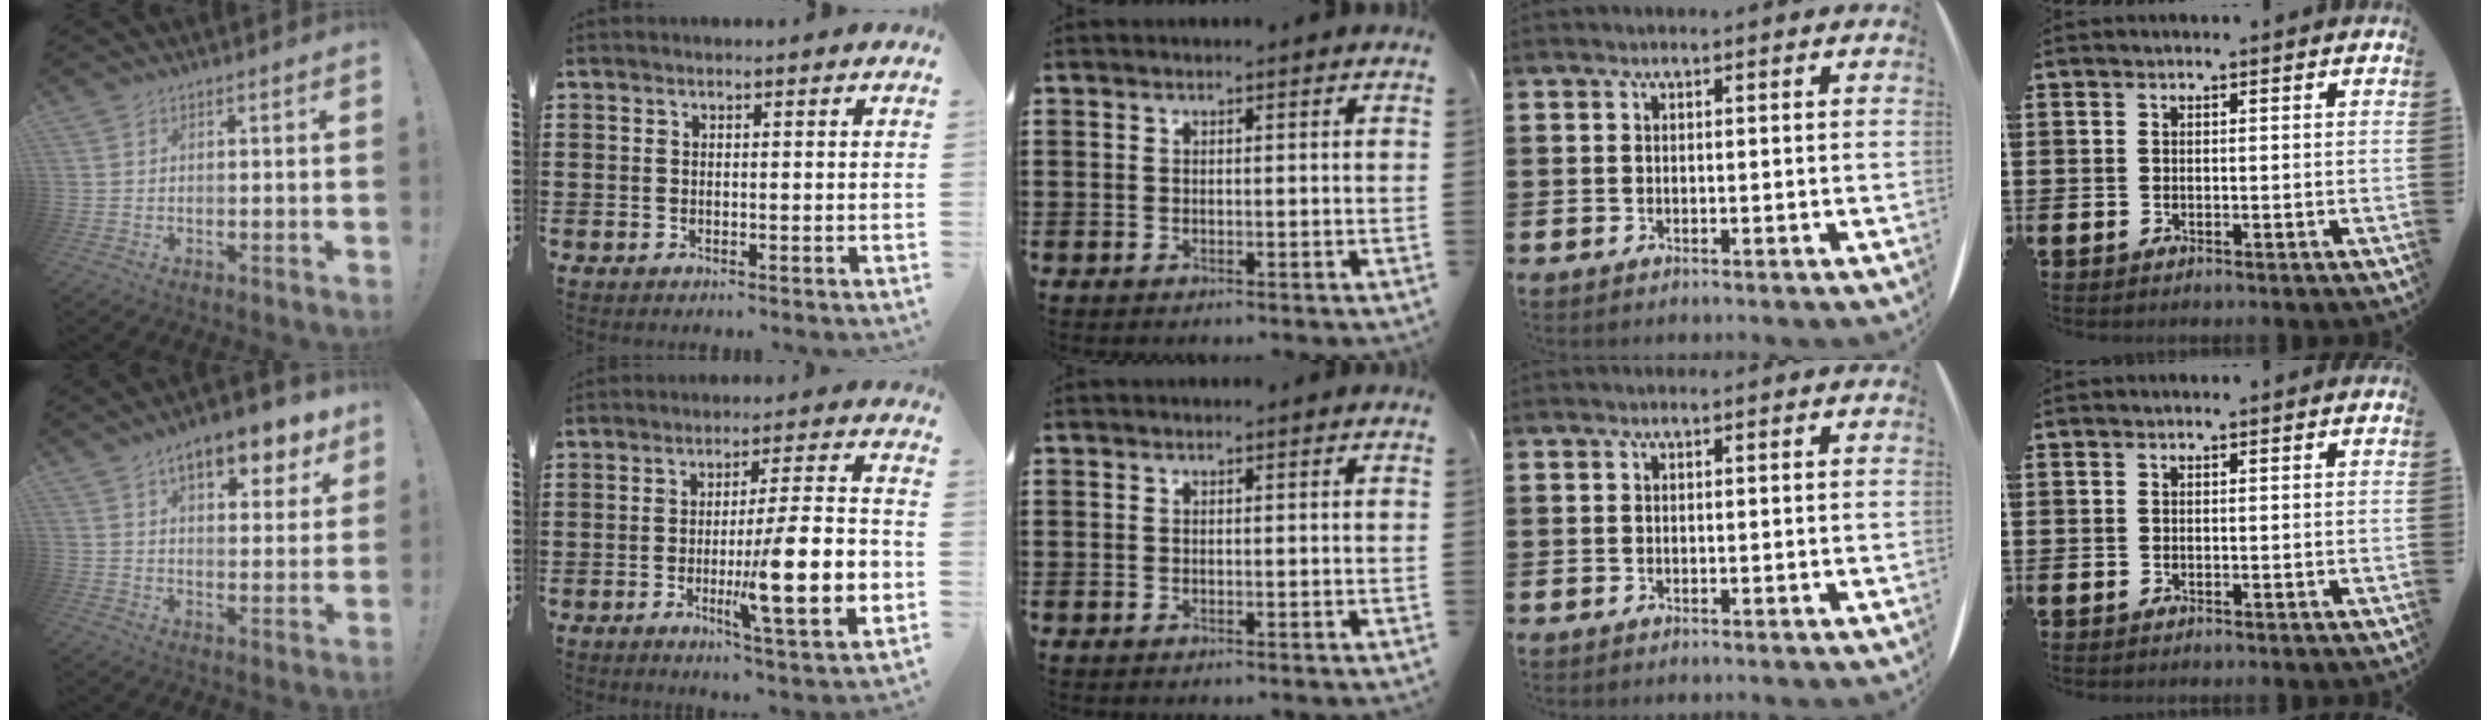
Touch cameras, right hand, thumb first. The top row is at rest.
{"thumb": {"total": 11.4, "force": [7.2, 4.4, 7.7], "torque": [-0.109, -0.039, 0.121]}, "index": {"total": 13.8, "force": [-3.1, 2.1, 13.3], "torque": [-0.214, -0.012, -0.054]}}